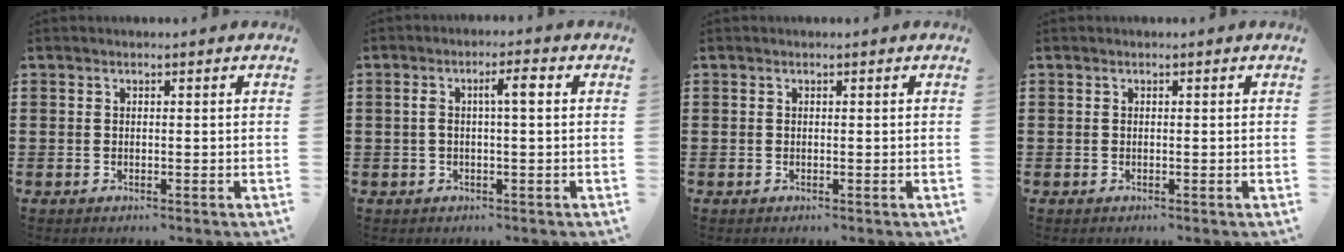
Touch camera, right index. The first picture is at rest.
{"total": 3.5, "force": [0.4, 0.5, 3.5], "torque": [-0.059, 0.002, 0.000]}
{"total": 0.0}
{"total": 0.0}